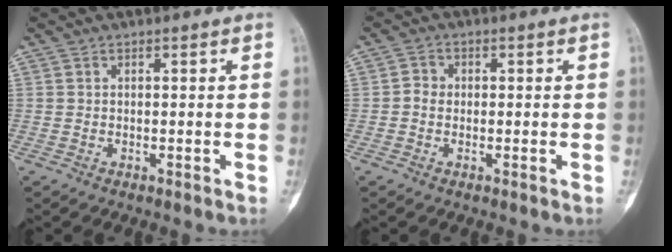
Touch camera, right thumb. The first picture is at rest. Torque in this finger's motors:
{"motor_torque": [-0.10, -0.06, 0.32, -0.02, -0.09]}